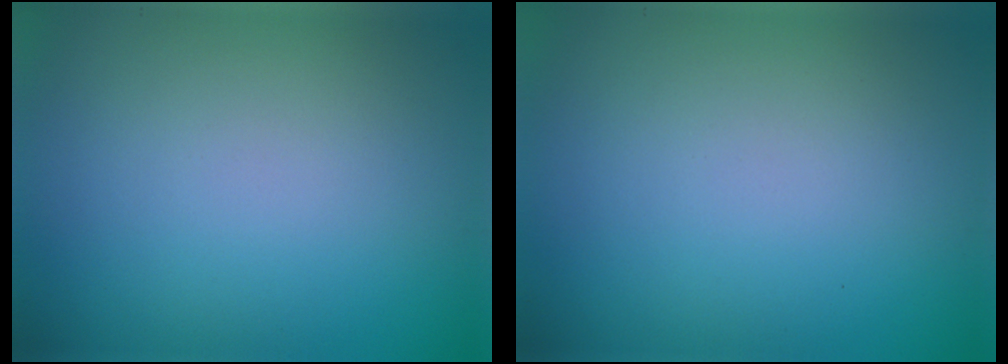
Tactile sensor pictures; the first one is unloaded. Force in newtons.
{"total": 0.0}